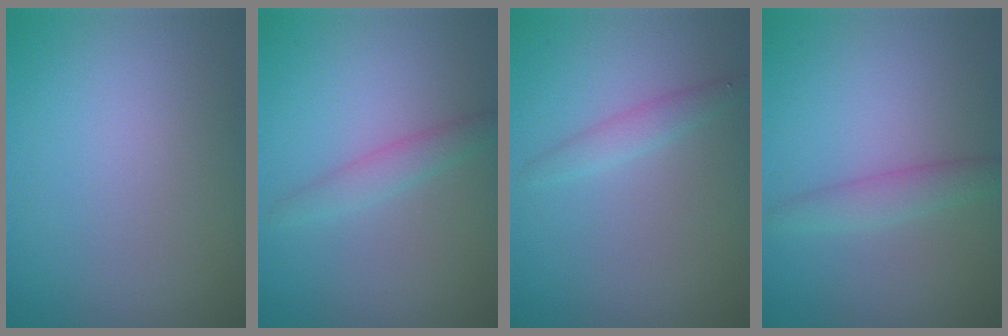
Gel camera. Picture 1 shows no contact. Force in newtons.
{"total": 1.7, "press": 1.7, "slide": 0.1}
{"total": 1.4, "press": 1.4, "slide": 0.0}
{"total": 2.0, "press": 2.0, "slide": 0.0}